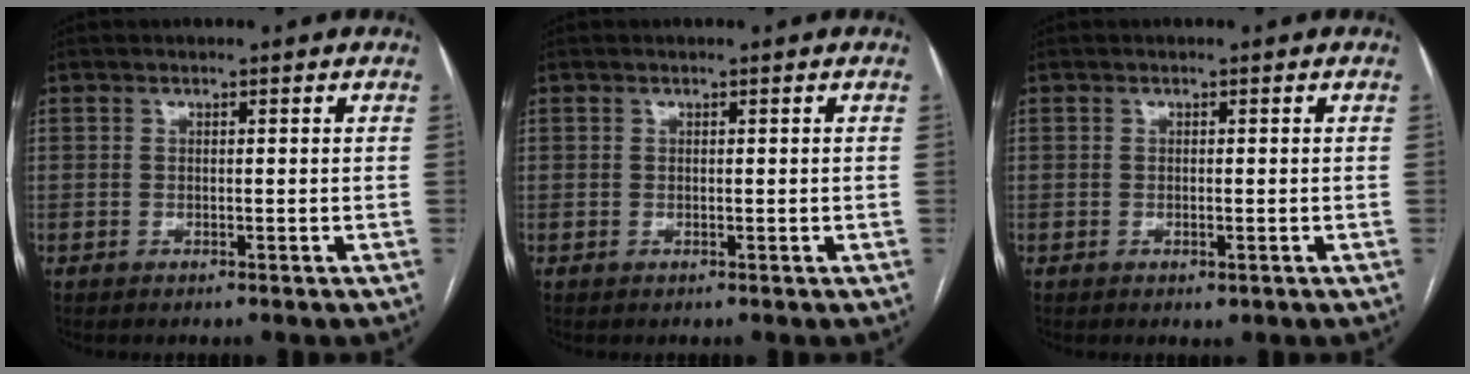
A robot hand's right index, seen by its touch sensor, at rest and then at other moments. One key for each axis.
{"total": 0.0}
{"total": 0.9, "fx": -0.4, "fy": 0.3, "fz": 0.7, "tx": -0.008, "ty": -0.003, "tz": -0.002}